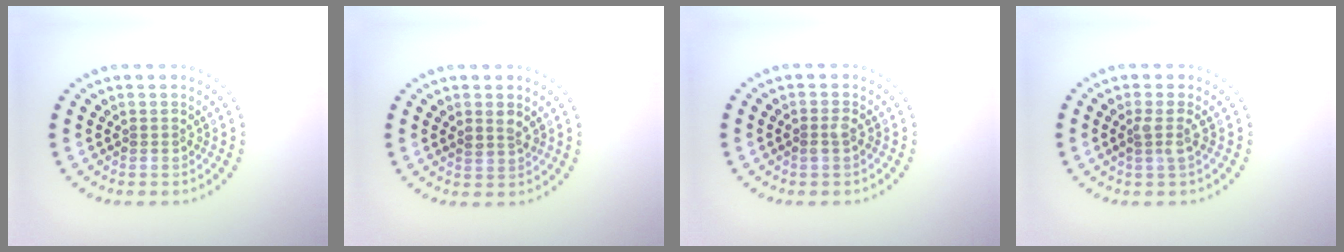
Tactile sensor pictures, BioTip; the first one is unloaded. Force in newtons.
{"total": 1.4, "press": 1.2, "slide": 0.6}
{"total": 1.0, "press": 0.9, "slide": 0.1}
{"total": 1.2, "press": 1.0, "slide": 0.6}